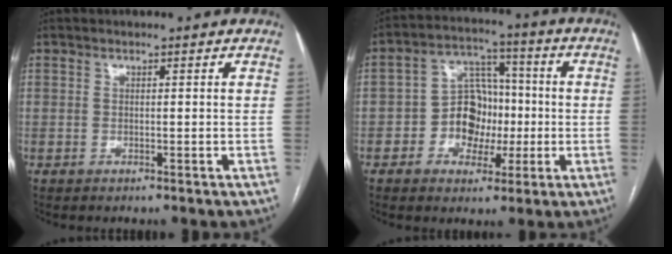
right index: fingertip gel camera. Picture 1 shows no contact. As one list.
[{"total": 8.9, "force": [-1.6, 6.9, 5.4], "torque": [-0.092, 0.032, -0.026]}]